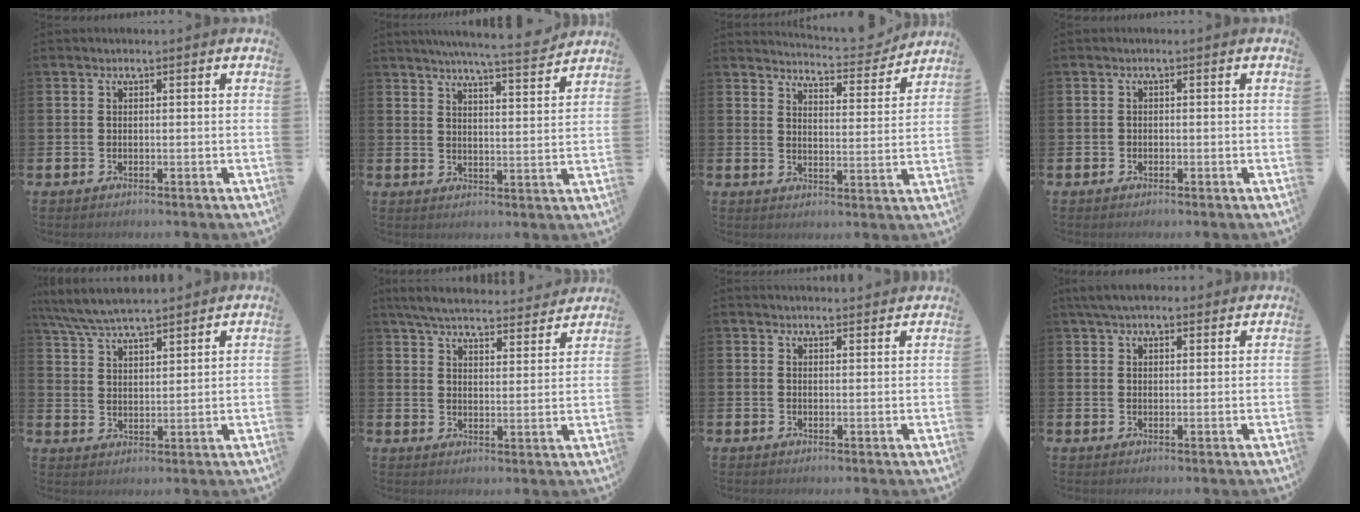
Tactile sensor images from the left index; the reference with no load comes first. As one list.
[{"total": 6.9, "force": [6.6, -0.4, 2.0], "torque": [-0.046, -0.039, 0.115]}, {"total": 5.4, "force": [5.4, 0.3, 0.6], "torque": [-0.021, -0.043, 0.092]}, {"total": 0.7, "force": [-0.3, 0.6, 0.2], "torque": [-0.007, 0.005, -0.007]}, {"total": 6.7, "force": [6.4, 0.8, 1.8], "torque": [-0.062, -0.026, 0.117]}, {"total": 6.3, "force": [6.0, 1.0, 1.5], "torque": [-0.049, -0.039, 0.106]}, {"total": 2.2, "force": [2.2, 0.2, 0.0], "torque": [0.006, -0.013, 0.037]}, {"total": 4.3, "force": [3.8, 1.4, 1.5], "torque": [-0.037, -0.006, 0.071]}]